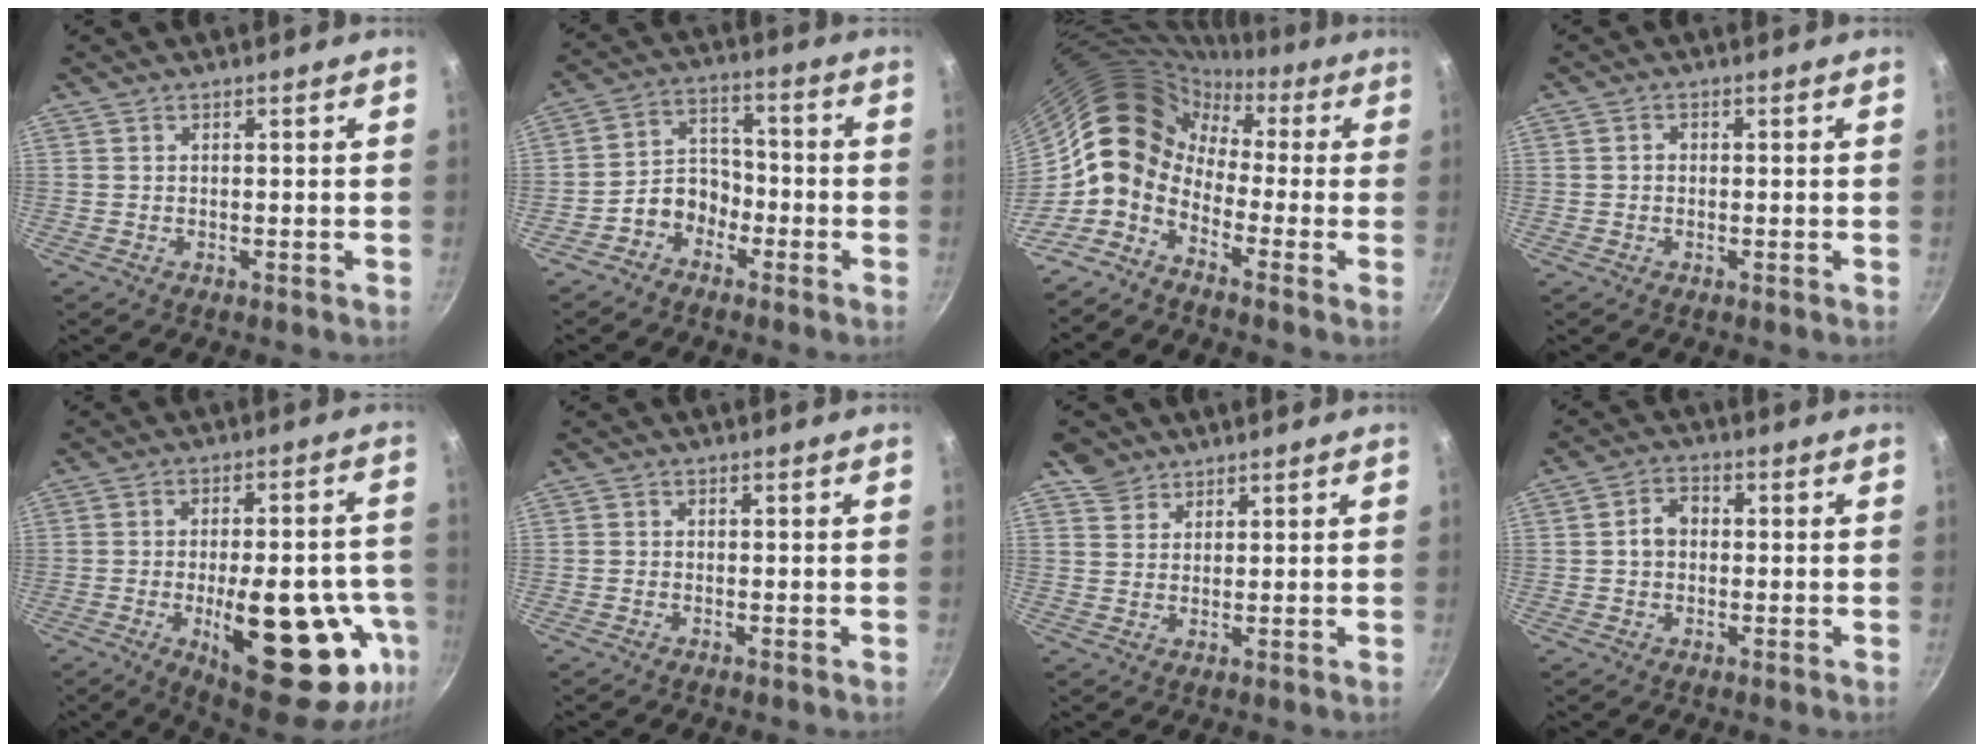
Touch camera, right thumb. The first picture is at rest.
{"total": 7.2, "force": [-3.8, 5.5, 2.9], "torque": [-0.015, 0.050, -0.079]}
{"total": 10.7, "force": [-2.6, 8.5, 5.9], "torque": [-0.074, 0.048, -0.083]}
{"total": 1.0, "force": [0.0, 0.9, 0.5], "torque": [-0.009, 0.006, 0.000]}
{"total": 25.5, "force": [-7.8, 10.6, 21.9], "torque": [-0.250, 0.016, -0.093]}
{"total": 0.6, "force": [-0.4, 0.3, 0.2], "torque": [-0.008, 0.003, -0.011]}
{"total": 3.7, "force": [2.7, 2.5, 0.3], "torque": [0.016, -0.004, 0.046]}
{"total": 4.6, "force": [0.1, 3.7, 2.8], "torque": [-0.028, 0.015, -0.003]}